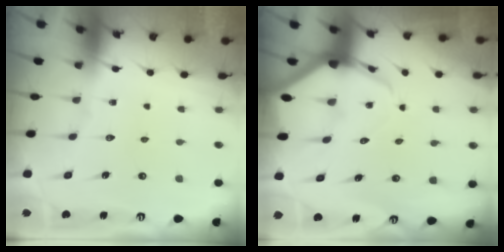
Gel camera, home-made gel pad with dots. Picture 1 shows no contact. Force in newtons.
{"total": 5.0, "press": 5.0, "slide": 0.6}